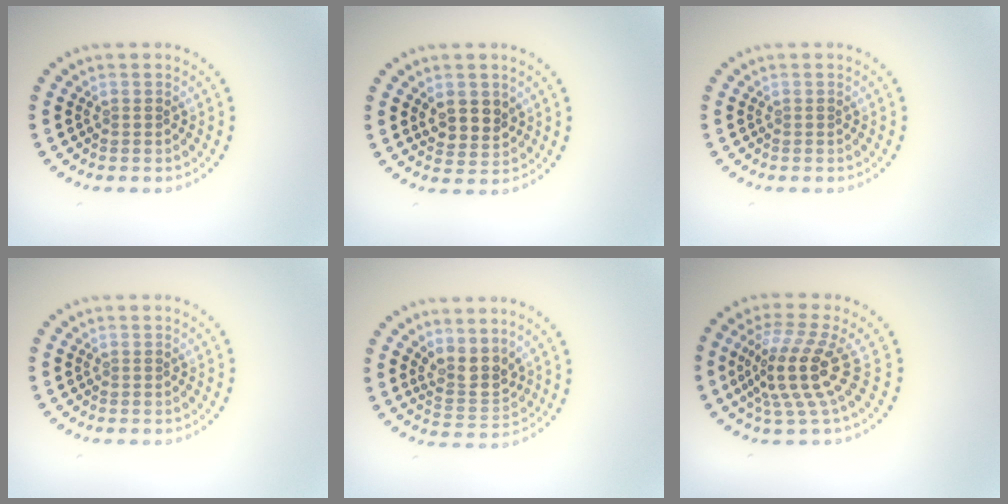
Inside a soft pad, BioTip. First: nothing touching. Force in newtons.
{"total": 2.7, "press": 2.5, "slide": 1.0}
{"total": 0.0}
{"total": 0.0}
{"total": 3.2, "press": 2.7, "slide": 1.7}
{"total": 4.9, "press": 3.6, "slide": 3.3}